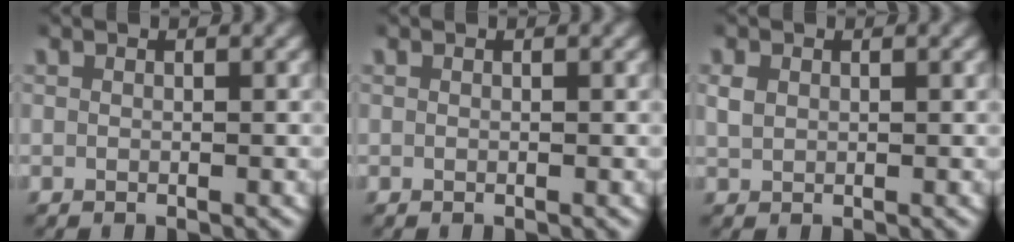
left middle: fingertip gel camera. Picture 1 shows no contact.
{"total": 0.0}
{"total": 1.3, "force": [0.3, 1.1, 0.7], "torque": [-0.018, 0.001, 0.012]}